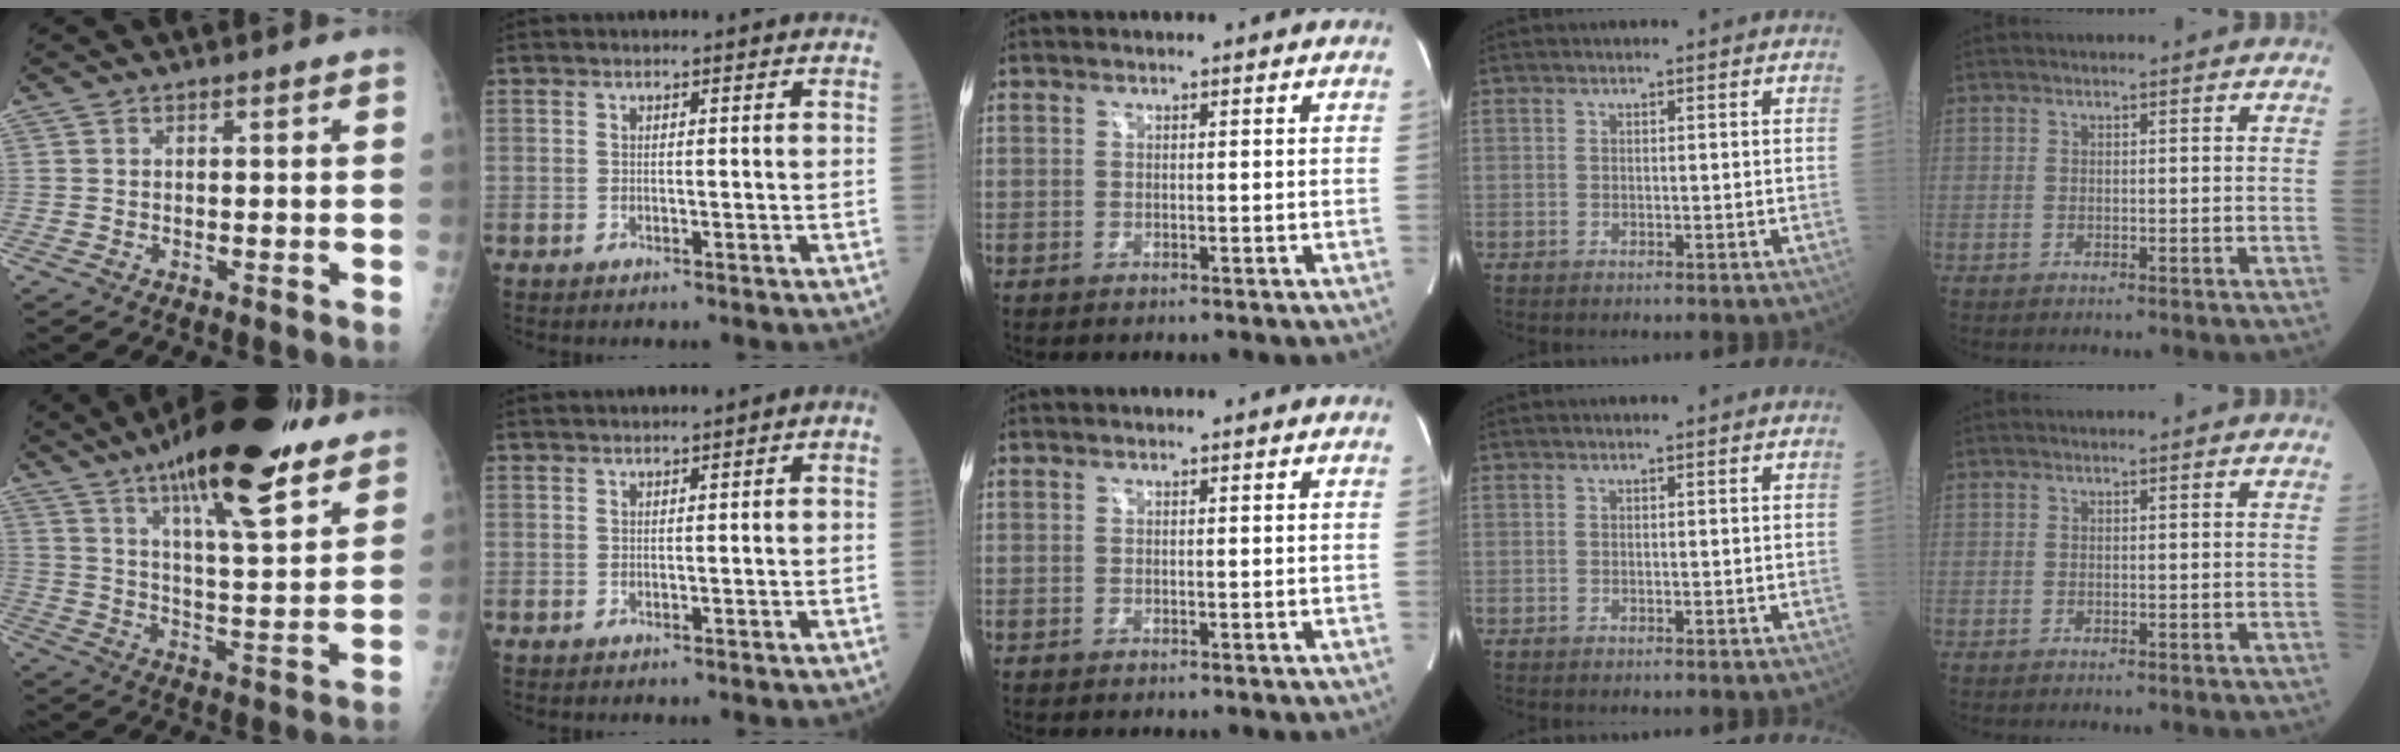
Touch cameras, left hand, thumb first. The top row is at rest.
{"thumb": {"total": 23.7, "force": [15.9, 6.0, 16.5], "torque": [-0.231, -0.051, 0.247]}, "index": {"total": 1.2, "force": [0.1, 0.4, 1.1], "torque": [-0.015, 0.011, 0.002]}}